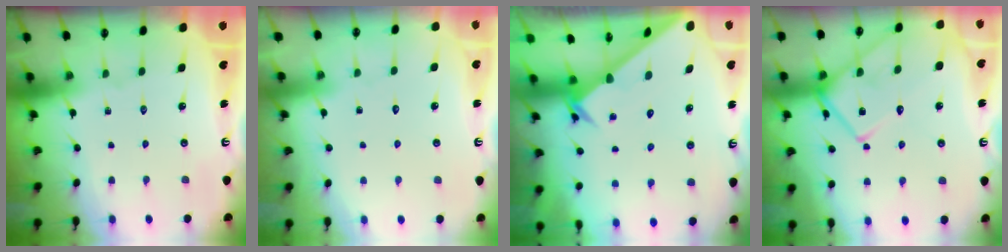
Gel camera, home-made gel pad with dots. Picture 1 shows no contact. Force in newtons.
{"total": 3.3, "press": 3.3, "slide": 0.2}
{"total": 2.5, "press": 2.5, "slide": 0.2}
{"total": 14.6, "press": 14.6, "slide": 1.0}